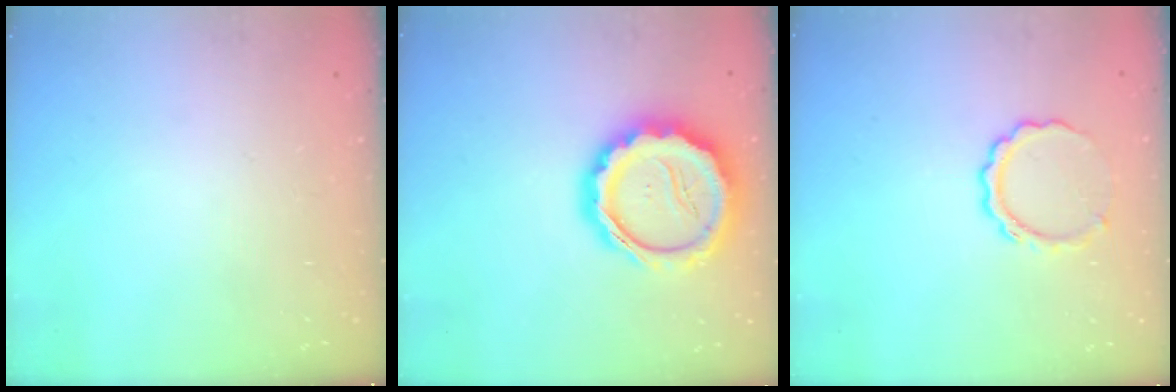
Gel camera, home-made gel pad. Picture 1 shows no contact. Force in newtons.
{"total": 19.7, "press": 19.4, "slide": 3.8}
{"total": 7.5, "press": 7.4, "slide": 1.1}